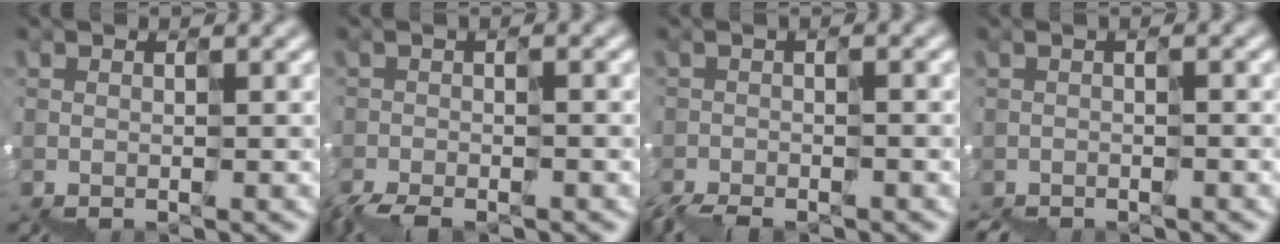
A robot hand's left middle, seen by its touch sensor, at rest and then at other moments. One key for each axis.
{"total": 2.2, "fx": -2.1, "fy": 0.0, "fz": 0.5, "tx": -0.012, "ty": 0.004, "tz": -0.042}
{"total": 2.5, "fx": -2.5, "fy": 0.0, "fz": 0.4, "tx": -0.011, "ty": 0.003, "tz": -0.045}
{"total": 1.9, "fx": -1.8, "fy": 0.2, "fz": 0.4, "tx": 0.003, "ty": 0.003, "tz": -0.014}